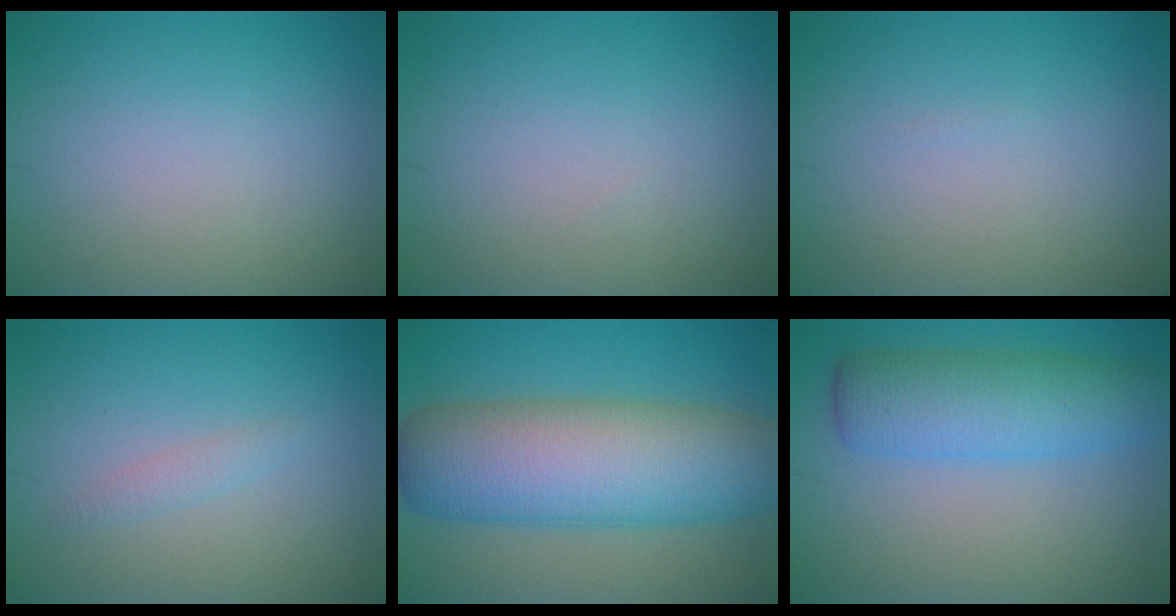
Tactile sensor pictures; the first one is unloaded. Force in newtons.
{"total": 0.0}
{"total": 0.0}
{"total": 1.0, "press": 1.0, "slide": 0.1}
{"total": 11.7, "press": 11.7, "slide": 0.4}
{"total": 6.0, "press": 6.0, "slide": 0.1}